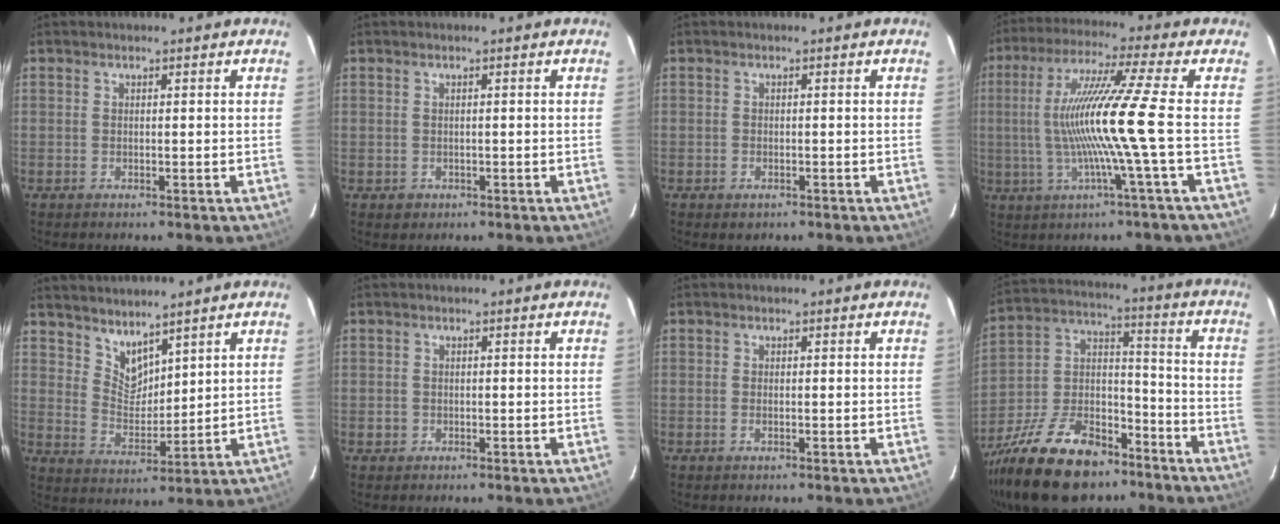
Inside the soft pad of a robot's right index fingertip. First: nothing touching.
{"total": 1.8, "force": [-0.4, 1.8, 0.3], "torque": [-0.002, 0.001, -0.001]}
{"total": 1.7, "force": [-0.9, 1.2, 0.7], "torque": [-0.010, -0.001, -0.012]}
{"total": 13.5, "force": [-1.5, -2.7, 13.1], "torque": [-0.239, -0.004, -0.025]}
{"total": 6.2, "force": [5.3, 2.4, 2.2], "torque": [-0.031, -0.002, 0.106]}
{"total": 1.4, "force": [-0.4, 1.3, 0.1], "torque": [-0.001, 0.004, -0.002]}
{"total": 0.9, "force": [-0.4, 0.4, 0.7], "torque": [-0.014, 0.000, -0.007]}
{"total": 24.5, "force": [-17.0, 11.8, 13.2], "torque": [-0.282, 0.008, -0.279]}